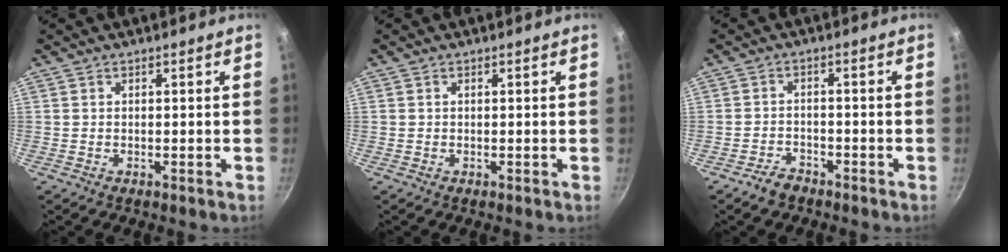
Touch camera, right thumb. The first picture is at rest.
{"total": 0.0}
{"total": 3.2, "force": [-2.6, 1.6, 1.0], "torque": [-0.018, 0.015, -0.046]}